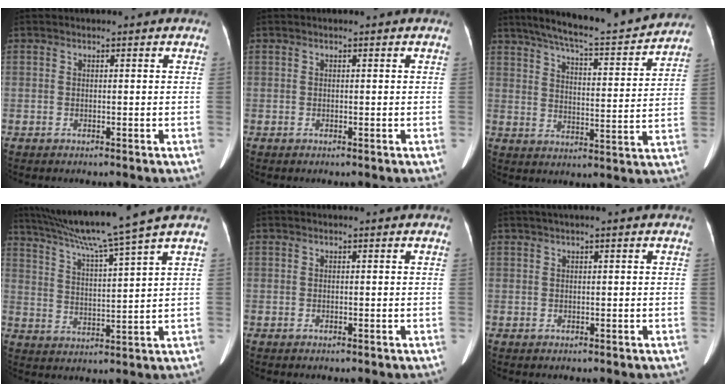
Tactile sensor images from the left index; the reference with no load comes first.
{"total": 0.0}
{"total": 18.0, "force": [16.1, 1.3, 7.9], "torque": [-0.124, -0.004, 0.223]}
{"total": 12.4, "force": [10.2, -3.0, 6.5], "torque": [-0.112, -0.008, 0.172]}
{"total": 0.0}
{"total": 1.7, "force": [1.0, -0.1, 1.4], "torque": [-0.031, 0.014, 0.021]}